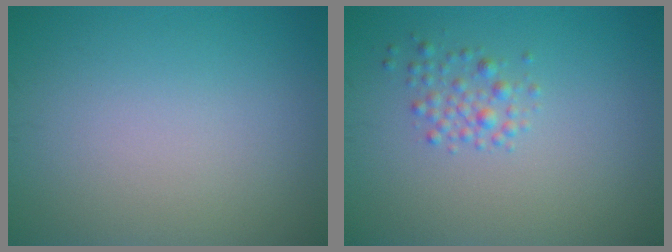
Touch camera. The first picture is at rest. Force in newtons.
{"total": 1.7, "press": 1.7, "slide": 0.1}